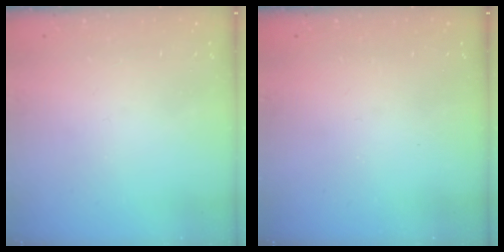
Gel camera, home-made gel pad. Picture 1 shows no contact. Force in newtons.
{"total": 0.0}